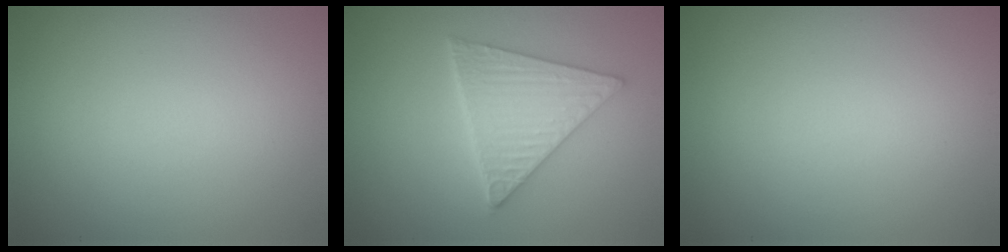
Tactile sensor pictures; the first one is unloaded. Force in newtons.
{"total": 5.0, "press": 4.2, "slide": 2.6}
{"total": 0.0}